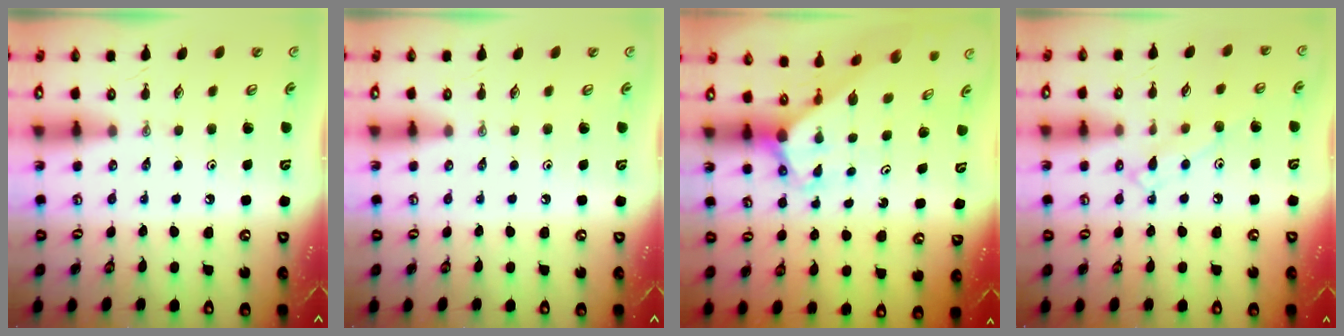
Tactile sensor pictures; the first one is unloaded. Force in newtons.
{"total": 0.0}
{"total": 3.1, "press": 3.1, "slide": 0.2}
{"total": 9.0, "press": 8.9, "slide": 0.7}